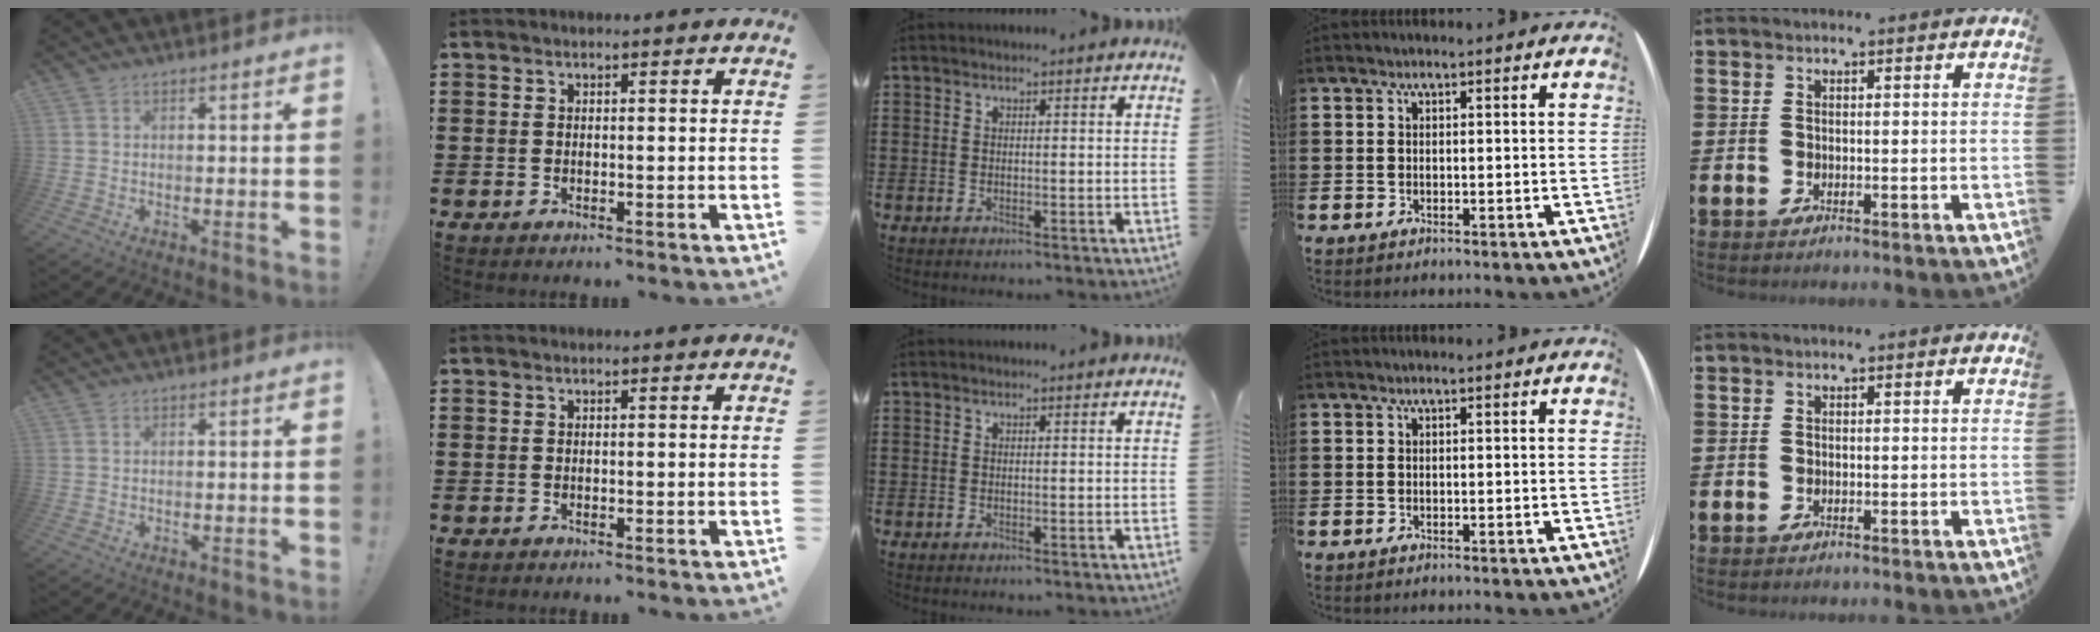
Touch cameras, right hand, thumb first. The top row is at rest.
{}